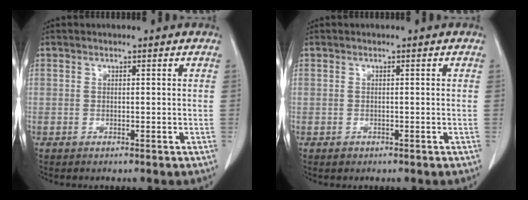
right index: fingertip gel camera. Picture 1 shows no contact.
{"total": 0.6, "force": [-0.4, 0.5, 0.1], "torque": [-0.002, 0.002, -0.004]}